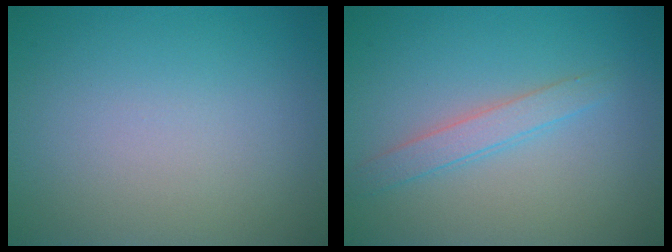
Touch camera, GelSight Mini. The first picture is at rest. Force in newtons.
{"total": 2.0, "press": 2.0, "slide": 0.1}